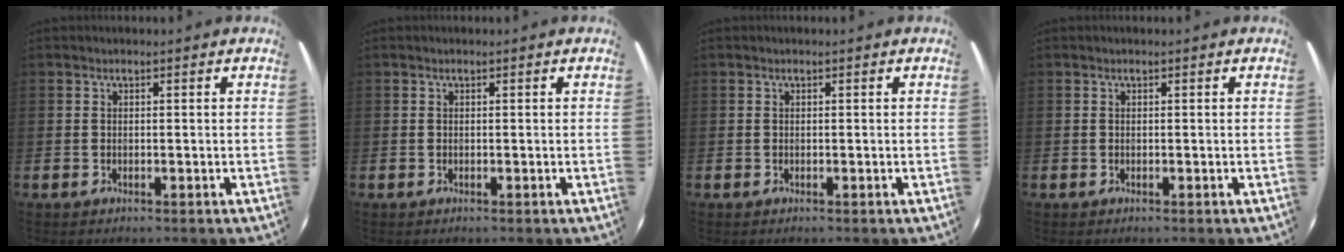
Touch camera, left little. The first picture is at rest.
{"total": 0.0}
{"total": 0.0}
{"total": 0.0}